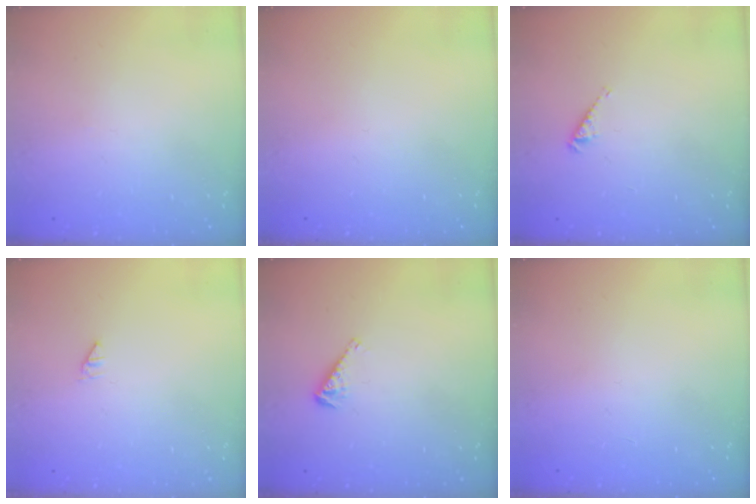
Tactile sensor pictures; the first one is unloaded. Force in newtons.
{"total": 0.0}
{"total": 2.9, "press": 2.9, "slide": 0.4}
{"total": 0.0}
{"total": 4.1, "press": 4.0, "slide": 0.6}
{"total": 0.0}